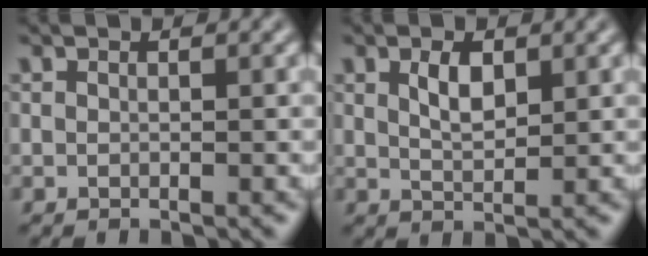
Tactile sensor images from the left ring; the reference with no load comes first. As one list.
[{"total": 2.4, "force": [1.0, 1.1, 1.9], "torque": [-0.039, 0.001, 0.021]}]